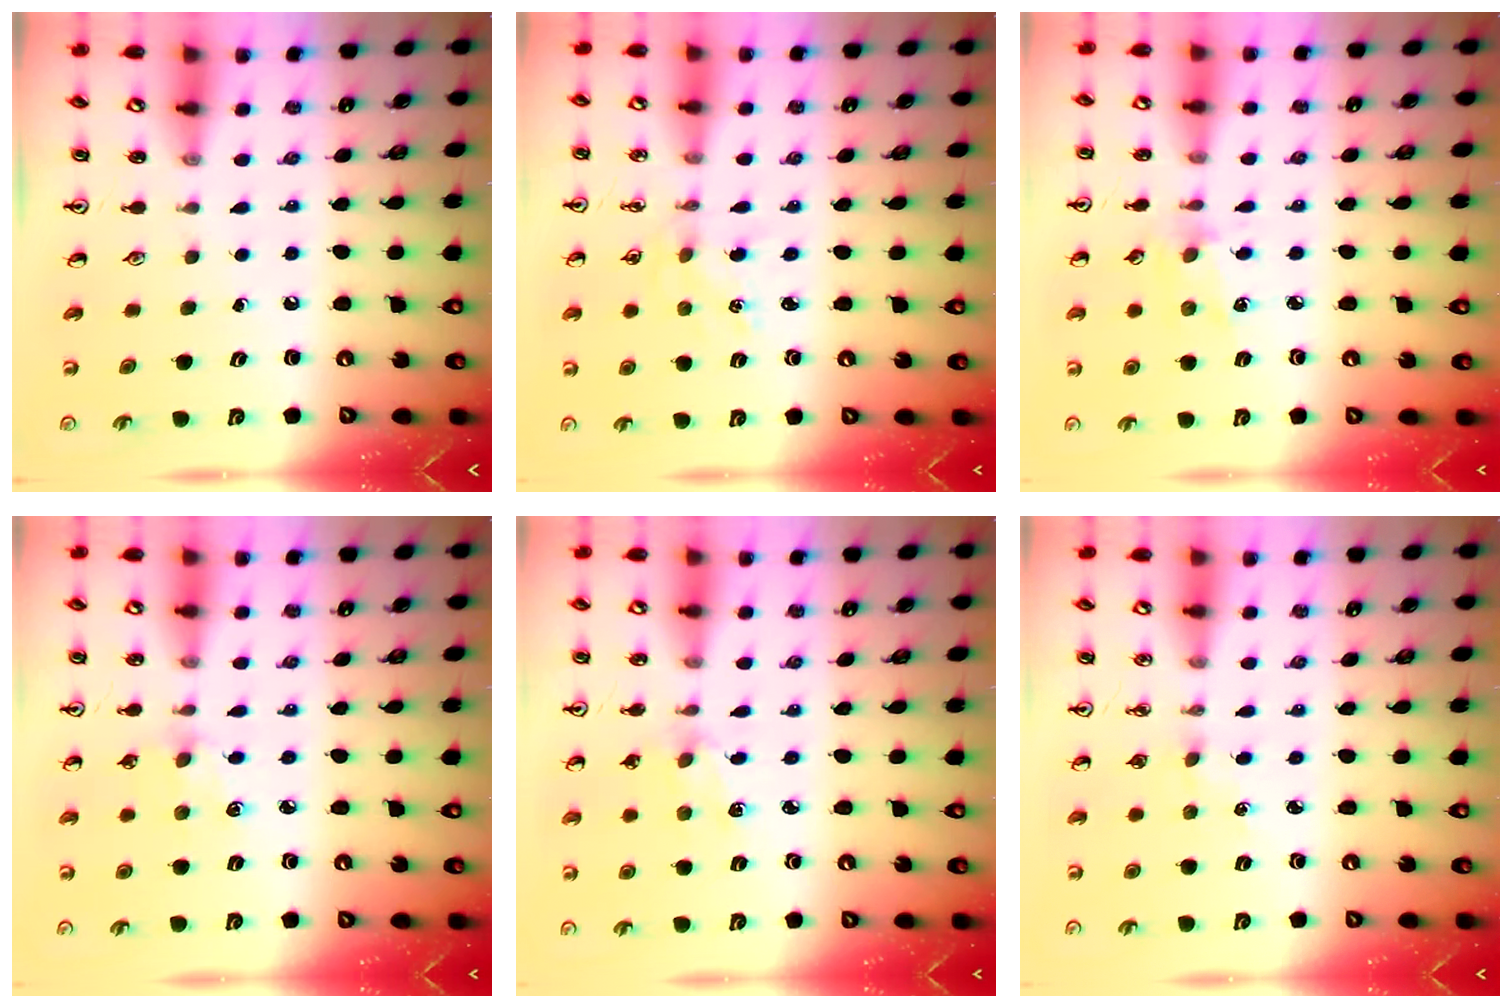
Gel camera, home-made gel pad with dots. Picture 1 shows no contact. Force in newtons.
{"total": 1.8, "press": 1.8, "slide": 0.2}
{"total": 2.3, "press": 2.3, "slide": 0.4}
{"total": 4.1, "press": 4.1, "slide": 0.6}
{"total": 1.9, "press": 1.9, "slide": 0.3}
{"total": 1.4, "press": 1.4, "slide": 0.3}